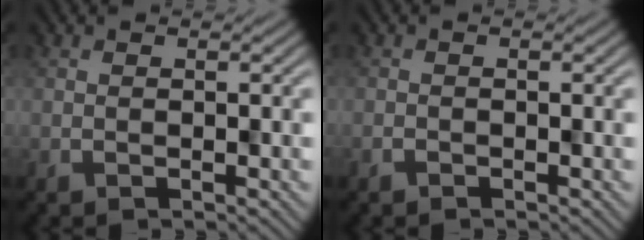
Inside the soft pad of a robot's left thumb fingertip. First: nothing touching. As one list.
[{"total": 0.6, "force": [-0.6, 0.2, -0.2], "torque": [0.004, -0.003, -0.010]}]